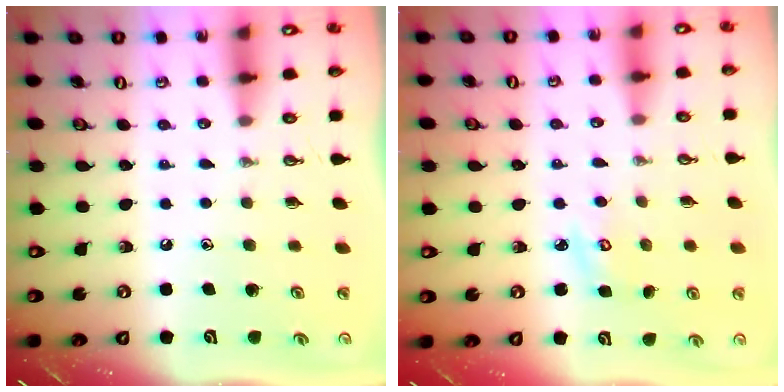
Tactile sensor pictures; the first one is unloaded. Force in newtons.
{"total": 3.8, "press": 3.7, "slide": 0.5}